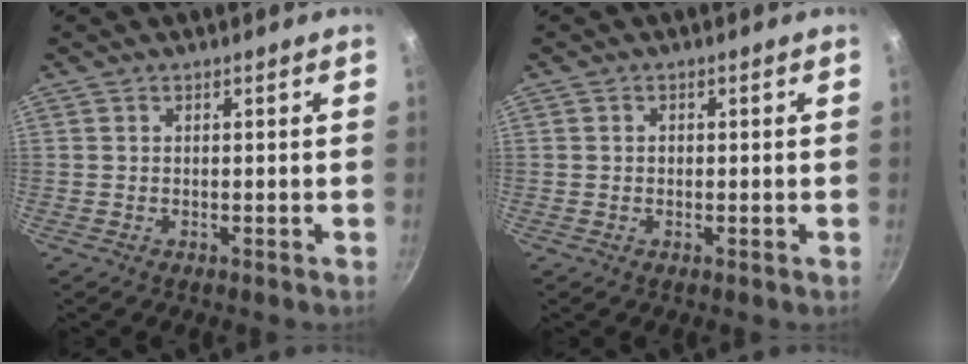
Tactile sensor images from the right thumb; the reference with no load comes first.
{"total": 0.8, "force": [0.0, 0.7, 0.3], "torque": [-0.004, 0.003, -0.001]}